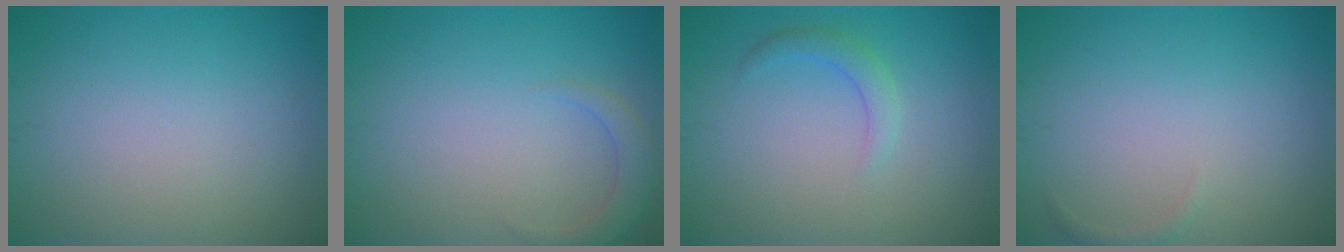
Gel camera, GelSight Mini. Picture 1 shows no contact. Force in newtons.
{"total": 2.1, "press": 2.1, "slide": 0.3}
{"total": 1.7, "press": 1.7, "slide": 0.1}
{"total": 0.6, "press": 0.6, "slide": 0.1}